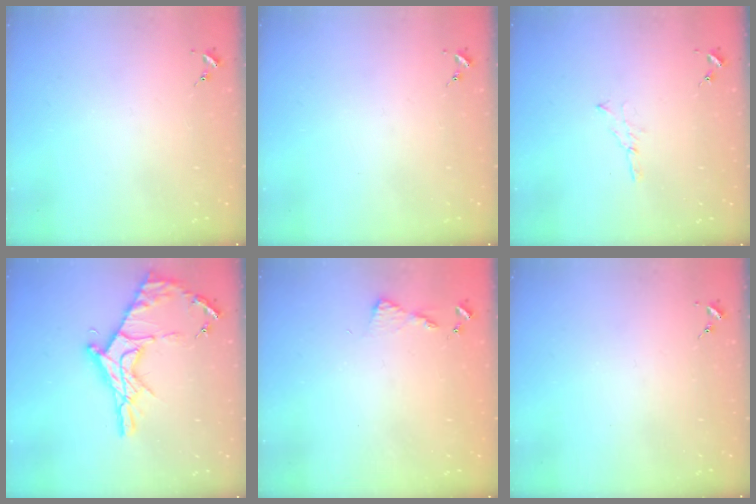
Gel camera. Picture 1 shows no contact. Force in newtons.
{"total": 0.0}
{"total": 2.6, "press": 2.6, "slide": 0.3}
{"total": 18.3, "press": 18.2, "slide": 1.5}
{"total": 4.5, "press": 4.4, "slide": 0.5}
{"total": 0.0}